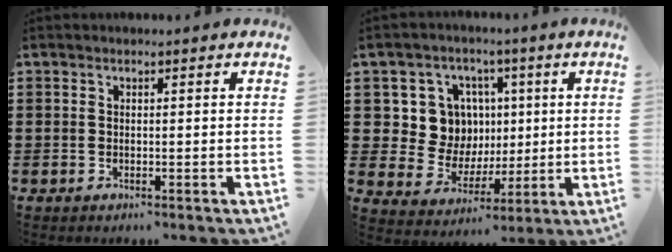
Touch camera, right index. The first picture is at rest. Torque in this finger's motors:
{"motor_torque": [1.59, 0.42, 0.30, 0.02]}